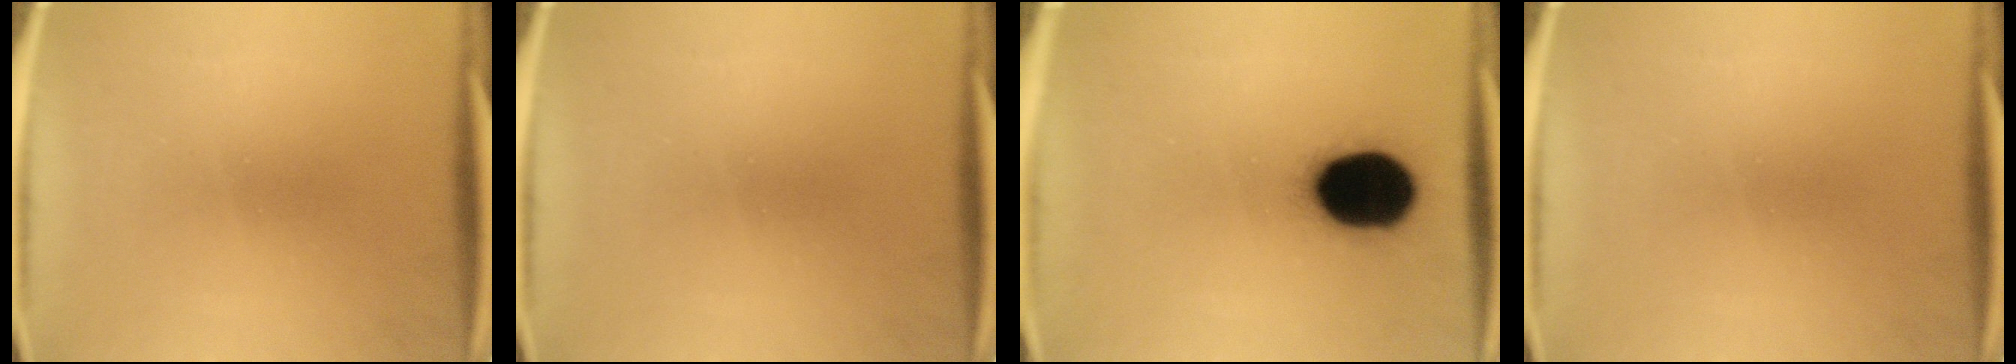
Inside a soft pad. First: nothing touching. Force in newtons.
{"total": 0.0}
{"total": 19.6}
{"total": 0.0}